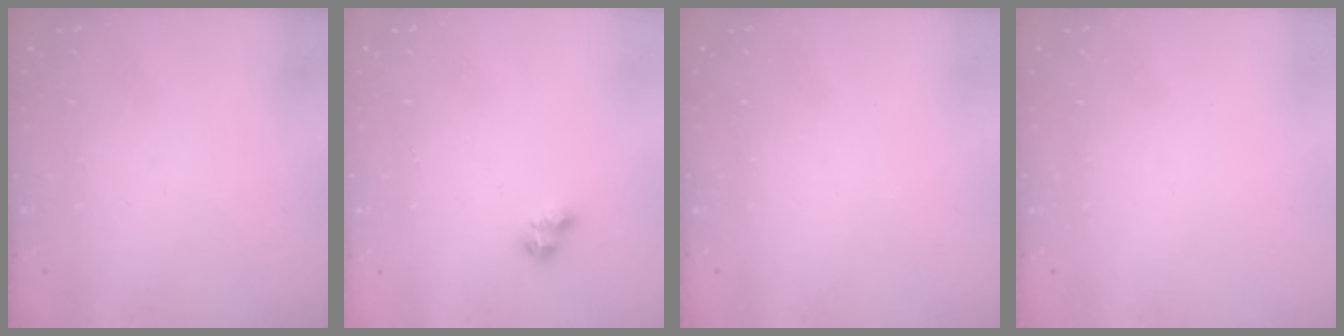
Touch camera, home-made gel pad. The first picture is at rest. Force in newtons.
{"total": 3.3, "press": 3.3, "slide": 0.4}
{"total": 0.0}
{"total": 0.0}